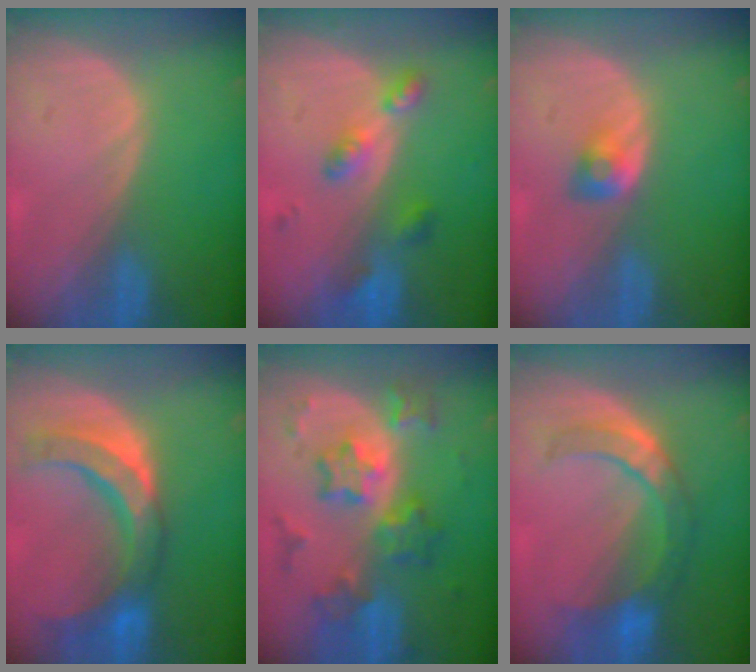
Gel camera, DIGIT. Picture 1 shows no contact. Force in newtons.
{"total": 4.7, "press": 4.7, "slide": 0.2}
{"total": 2.8, "press": 2.5, "slide": 1.3}
{"total": 10.1, "press": 9.5, "slide": 3.4}
{"total": 9.0, "press": 9.0, "slide": 0.6}
{"total": 7.5, "press": 7.3, "slide": 1.7}